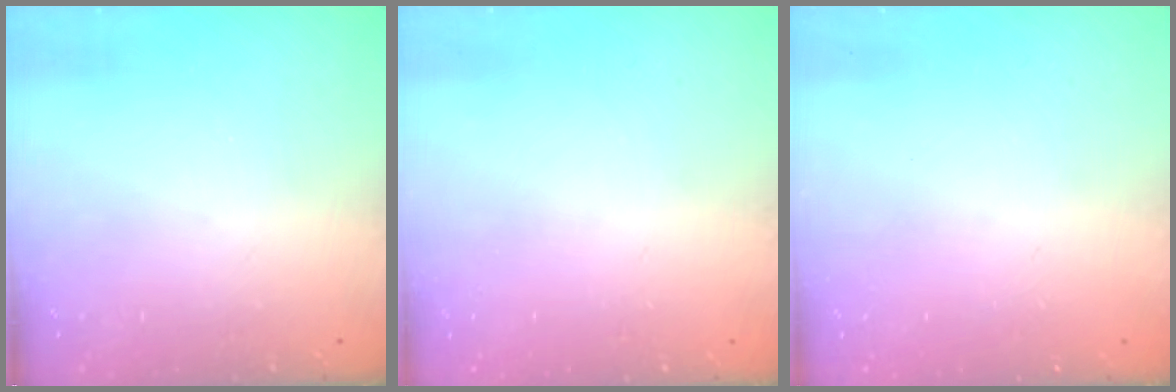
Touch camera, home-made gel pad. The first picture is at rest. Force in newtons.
{"total": 0.0}
{"total": 0.0}